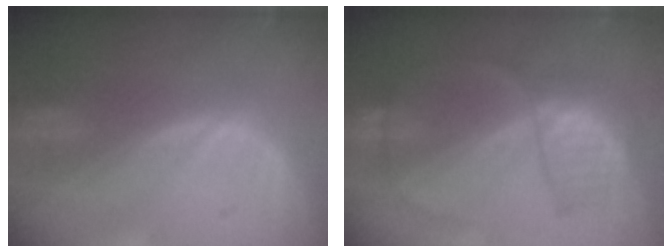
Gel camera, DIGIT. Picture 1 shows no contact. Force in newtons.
{"total": 6.3, "press": 6.2, "slide": 0.8}